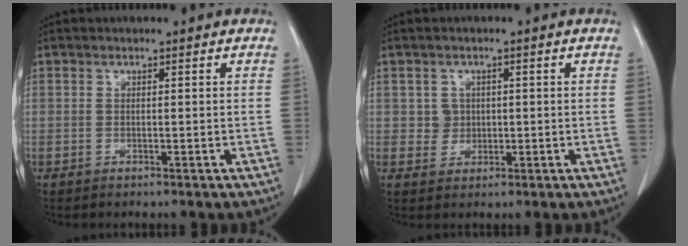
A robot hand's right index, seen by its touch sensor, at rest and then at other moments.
{"total": 2.2, "force": [0.3, 2.2, 0.2], "torque": [0.005, 0.006, 0.010]}